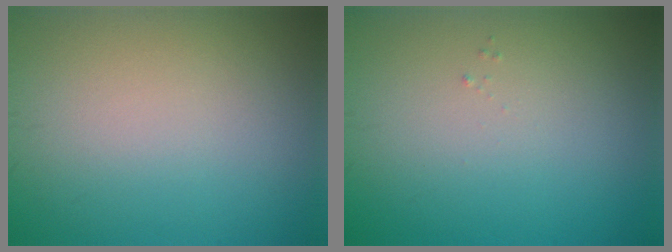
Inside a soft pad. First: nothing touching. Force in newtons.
{"total": 0.0}